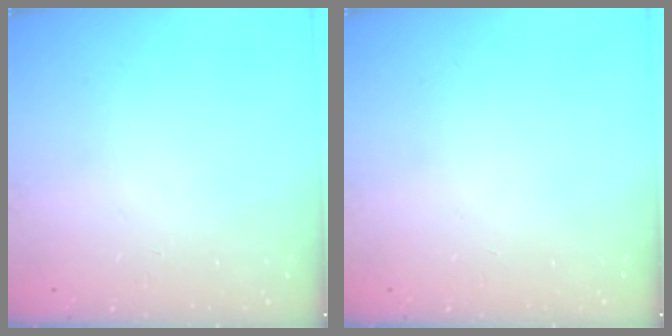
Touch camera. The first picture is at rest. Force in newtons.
{"total": 0.0}